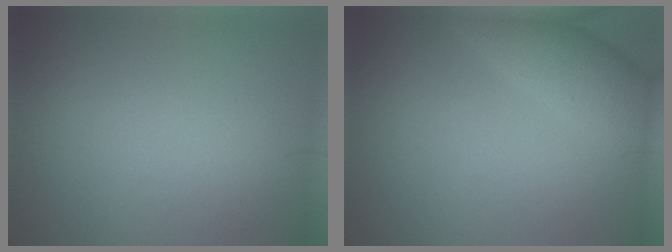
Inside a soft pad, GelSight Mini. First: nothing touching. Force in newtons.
{"total": 4.4, "press": 4.4, "slide": 0.2}